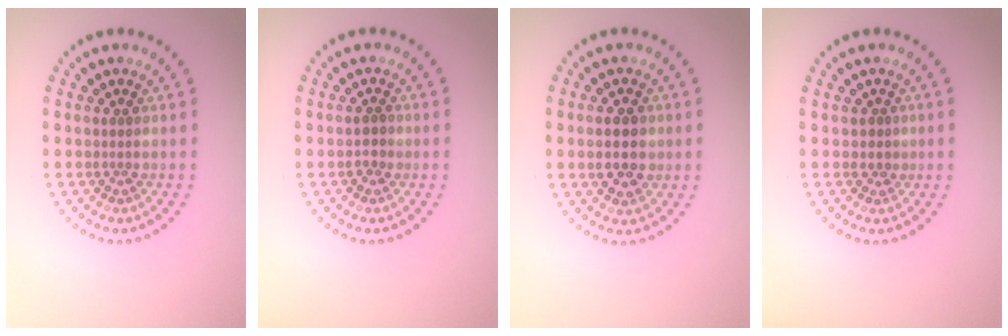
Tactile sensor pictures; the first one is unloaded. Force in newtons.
{"total": 1.1, "press": 1.1, "slide": 0.4}
{"total": 4.0, "press": 4.0, "slide": 0.2}
{"total": 0.7, "press": 0.6, "slide": 0.5}